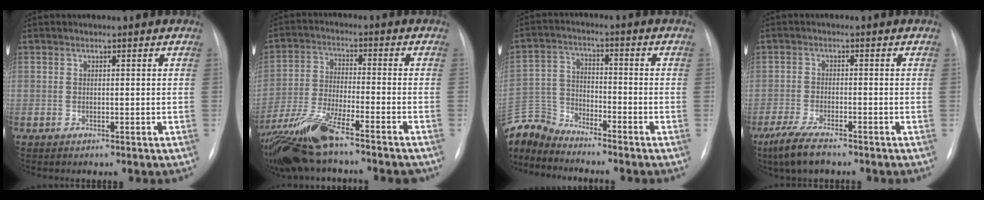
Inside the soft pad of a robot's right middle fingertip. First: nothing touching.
{"total": 15.7, "force": [-12.4, 1.6, 9.4], "torque": [-0.206, -0.031, -0.224]}
{"total": 9.2, "force": [-9.1, 0.8, 0.7], "torque": [-0.028, 0.009, -0.184]}
{"total": 6.0, "force": [-4.5, 1.0, 3.9], "torque": [-0.086, -0.016, -0.076]}